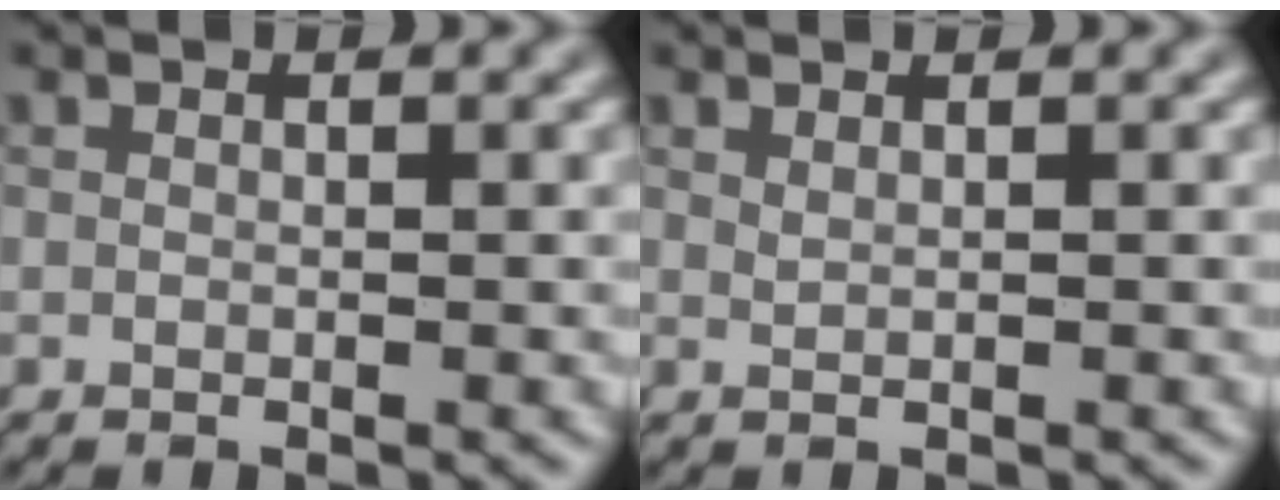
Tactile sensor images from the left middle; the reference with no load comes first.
{"total": 0.7, "force": [0.5, 0.3, 0.4], "torque": [-0.006, -0.001, 0.002]}